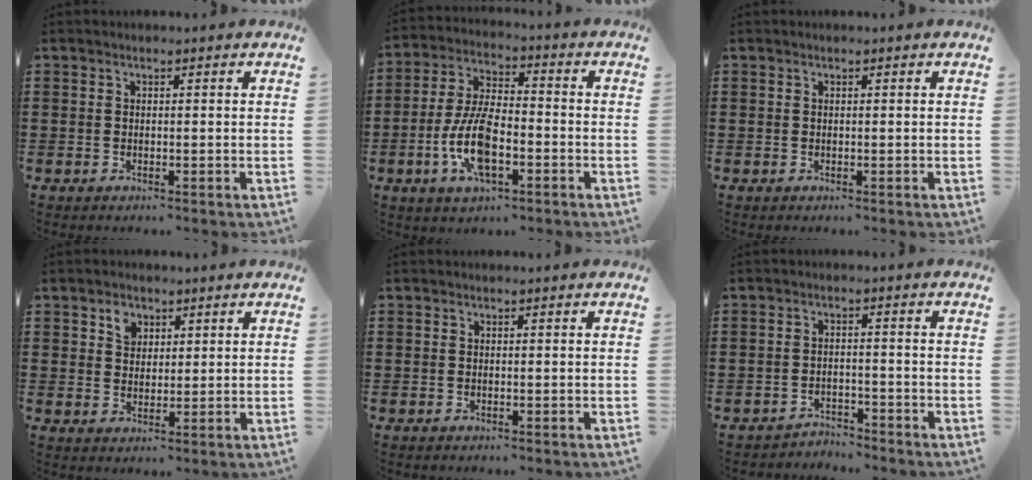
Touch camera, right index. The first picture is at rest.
{"total": 9.9, "force": [-3.2, 4.3, 8.4], "torque": [-0.192, -0.005, -0.064]}
{"total": 0.0}
{"total": 3.0, "force": [1.8, 2.2, 1.0], "torque": [-0.020, 0.005, 0.032]}
{"total": 0.0}
{"total": 2.7, "force": [-2.7, 0.3, -0.2], "torque": [-0.007, 0.001, -0.058]}